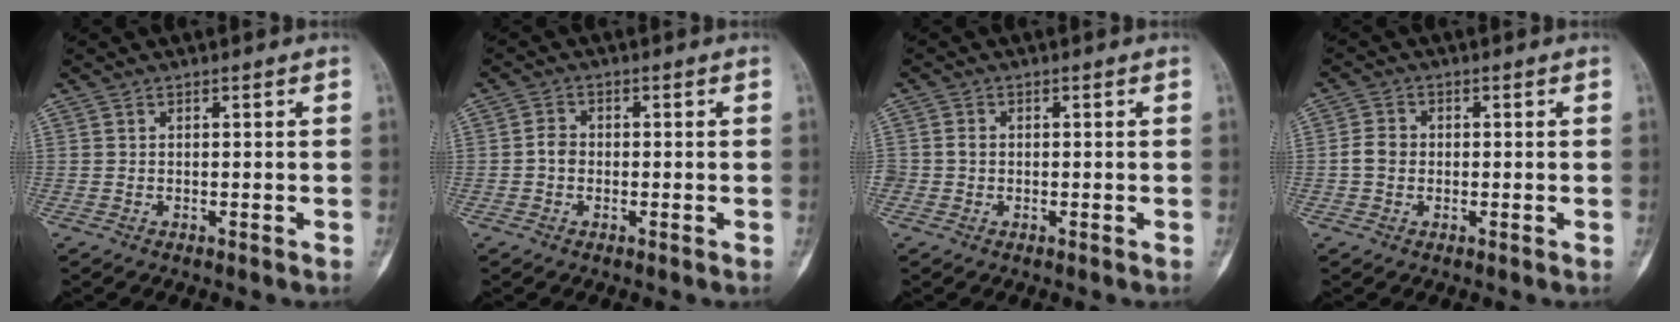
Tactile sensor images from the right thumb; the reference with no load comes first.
{"total": 2.4, "force": [-0.5, 1.9, 1.3], "torque": [-0.014, 0.008, -0.015]}
{"total": 1.5, "force": [-0.2, 1.3, 0.6], "torque": [-0.004, 0.005, -0.002]}
{"total": 3.3, "force": [-0.3, 2.7, 1.8], "torque": [-0.029, 0.010, -0.012]}